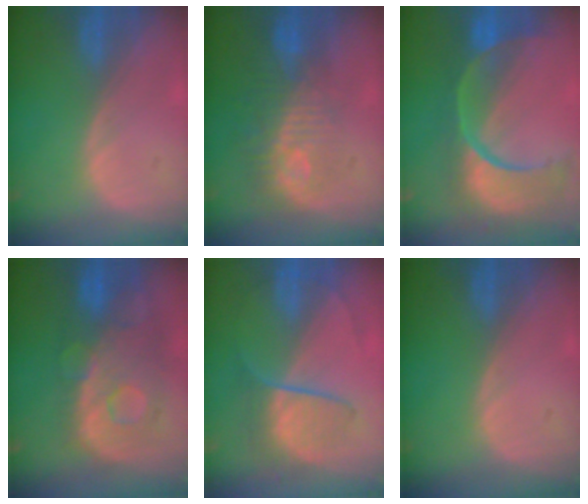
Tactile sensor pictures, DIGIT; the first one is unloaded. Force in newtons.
{"total": 9.8, "press": 8.9, "slide": 4.1}
{"total": 12.8, "press": 10.4, "slide": 7.5}
{"total": 11.3, "press": 9.8, "slide": 5.6}
{"total": 6.4, "press": 6.4, "slide": 0.8}
{"total": 0.0}